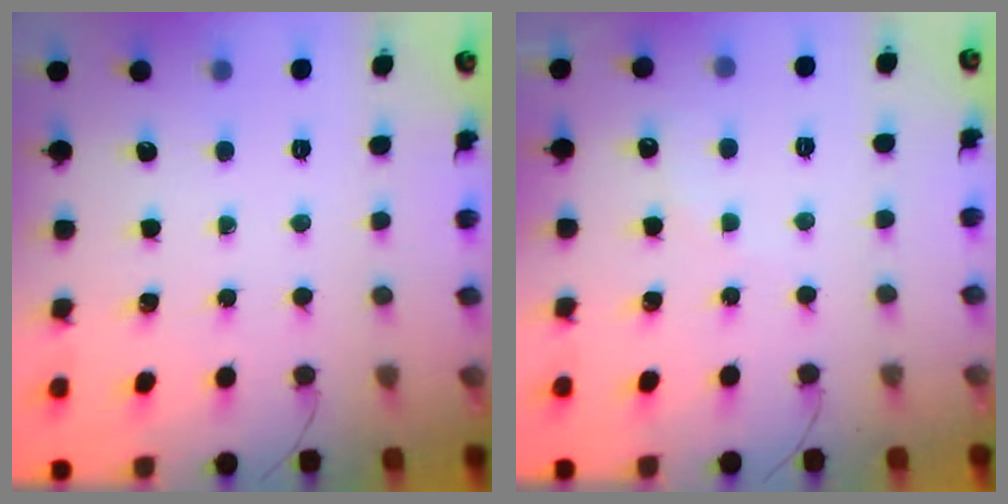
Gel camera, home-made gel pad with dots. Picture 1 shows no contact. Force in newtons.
{"total": 5.5, "press": 5.4, "slide": 0.9}